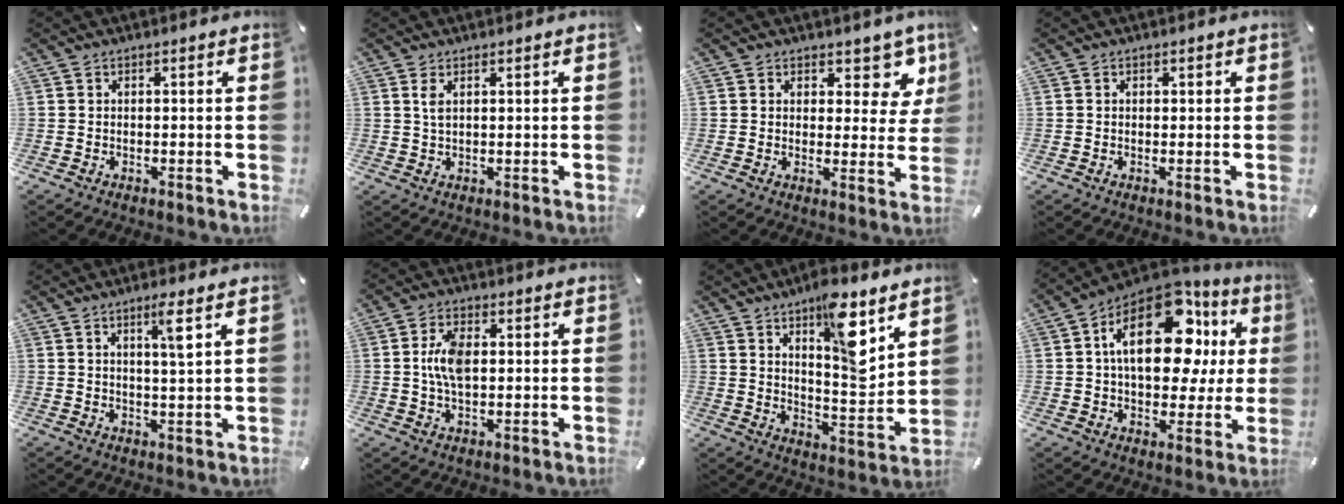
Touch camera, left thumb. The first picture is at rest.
{"total": 2.2, "force": [0.9, 0.7, 1.9], "torque": [-0.041, 0.002, 0.016]}
{"total": 7.5, "force": [4.8, 4.7, 3.3], "torque": [-0.012, -0.044, 0.078]}
{"total": 0.6, "force": [0.1, 0.5, 0.3], "torque": [-0.007, 0.002, 0.001]}
{"total": 5.1, "force": [2.3, 0.1, 4.5], "torque": [-0.085, -0.004, 0.034]}
{"total": 6.8, "force": [0.7, 3.6, 5.8], "torque": [-0.129, 0.002, 0.005]}
{"total": 13.0, "force": [8.3, 3.9, 9.3], "torque": [-0.125, -0.062, 0.136]}
{"total": 22.7, "force": [7.5, 12.5, 17.5], "torque": [-0.288, -0.039, 0.120]}